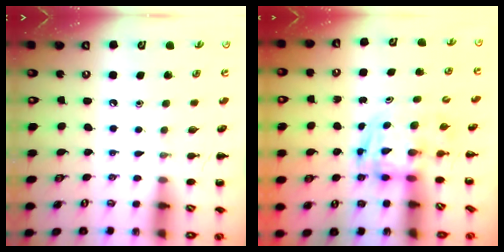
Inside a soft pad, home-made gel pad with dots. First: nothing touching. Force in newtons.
{"total": 2.8, "press": 2.8, "slide": 0.5}